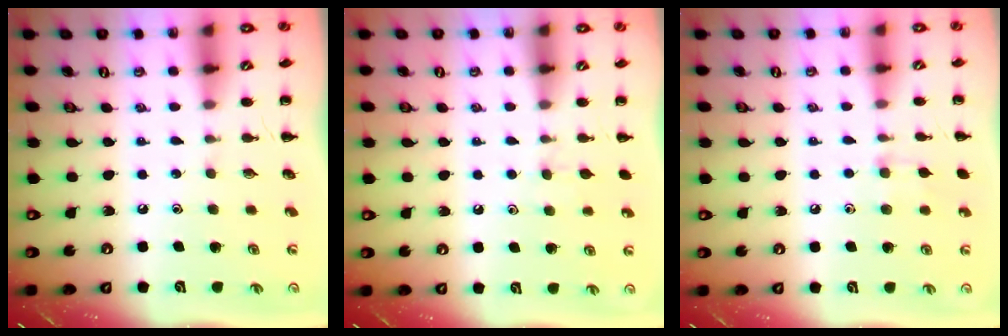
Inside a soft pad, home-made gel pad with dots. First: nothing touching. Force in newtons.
{"total": 3.7, "press": 3.3, "slide": 1.5}
{"total": 6.5, "press": 6.2, "slide": 2.0}